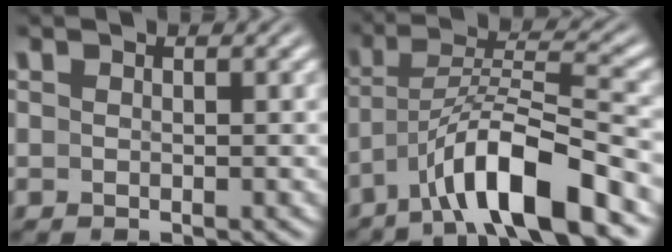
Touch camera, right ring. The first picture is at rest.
{"total": 6.4, "force": [-2.8, 2.2, 5.4], "torque": [-0.101, -0.008, -0.037]}